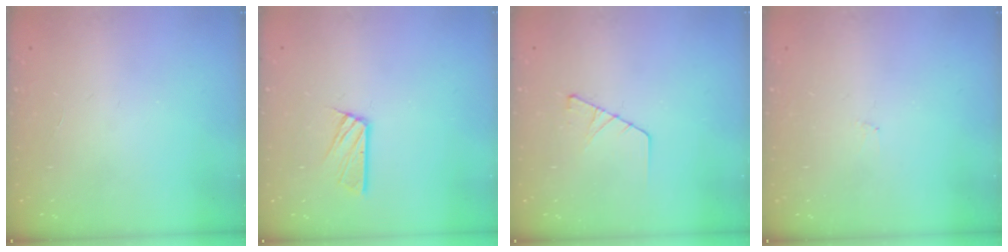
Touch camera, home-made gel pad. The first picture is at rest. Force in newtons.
{"total": 8.1, "press": 8.1, "slide": 0.5}
{"total": 3.8, "press": 3.8, "slide": 0.4}
{"total": 2.8, "press": 2.8, "slide": 0.4}